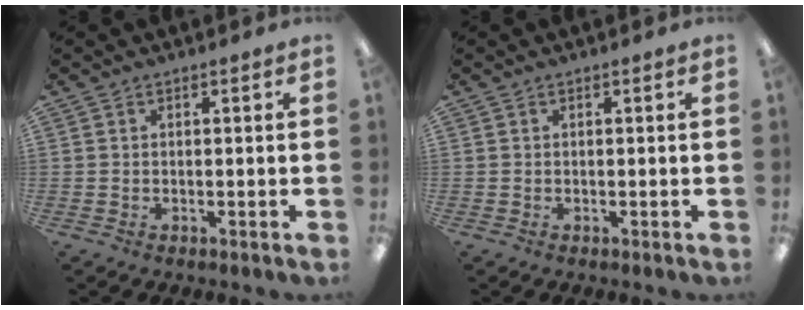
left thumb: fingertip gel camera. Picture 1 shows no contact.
{"total": 0.0}